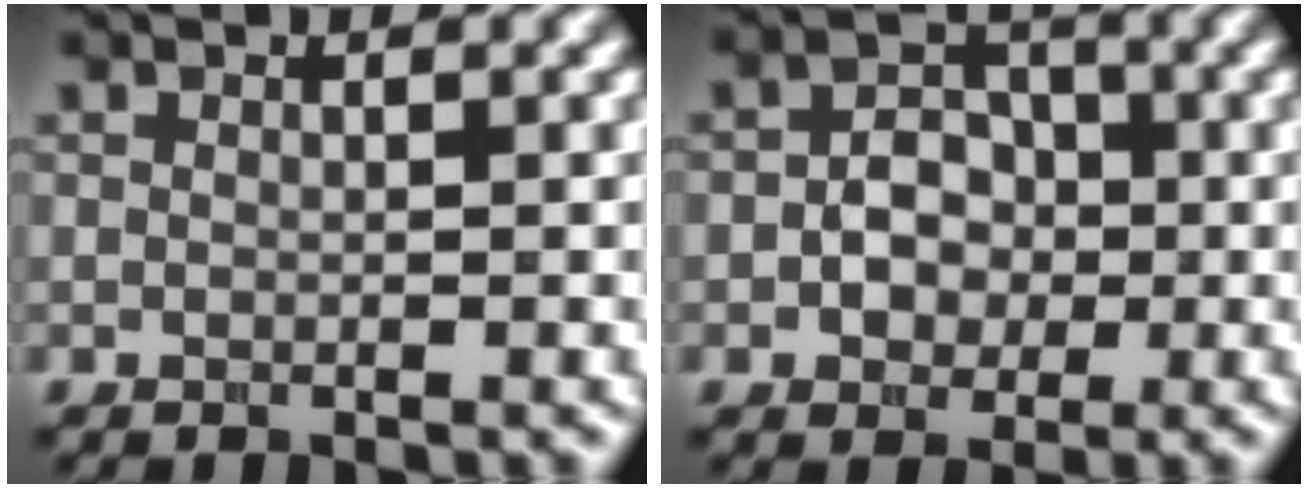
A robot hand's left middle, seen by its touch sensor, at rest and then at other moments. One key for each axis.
{"total": 3.5, "fx": -0.7, "fy": 2.8, "fz": 2.1, "tx": -0.027, "ty": 0.004, "tz": -0.016}